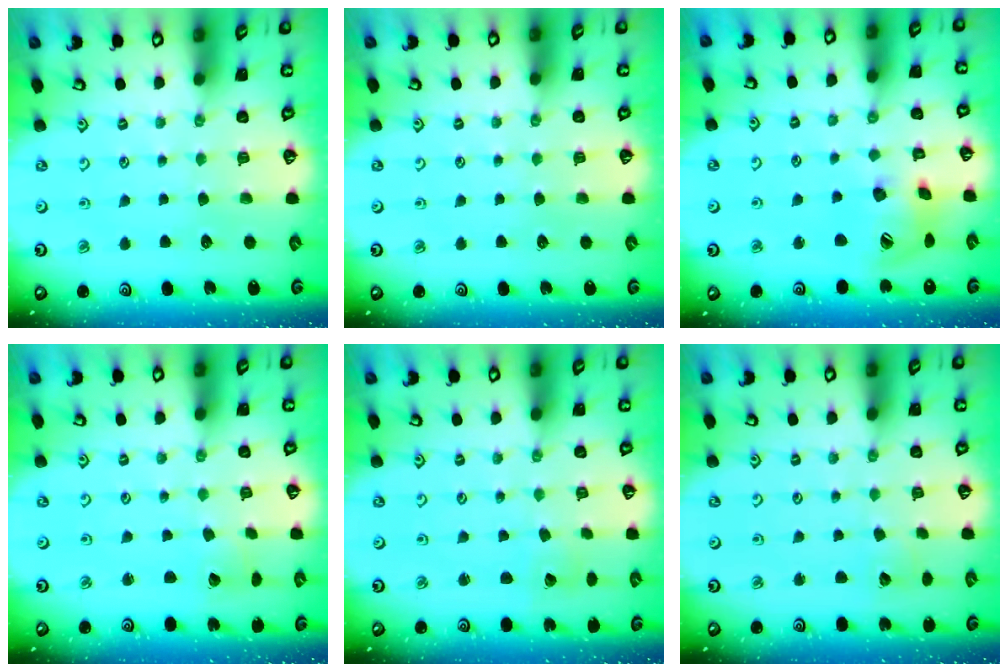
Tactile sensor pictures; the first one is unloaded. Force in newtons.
{"total": 0.0}
{"total": 15.3, "press": 15.1, "slide": 2.2}
{"total": 2.5, "press": 2.5, "slide": 0.1}
{"total": 1.6, "press": 1.6, "slide": 0.2}
{"total": 3.9, "press": 3.9, "slide": 0.1}